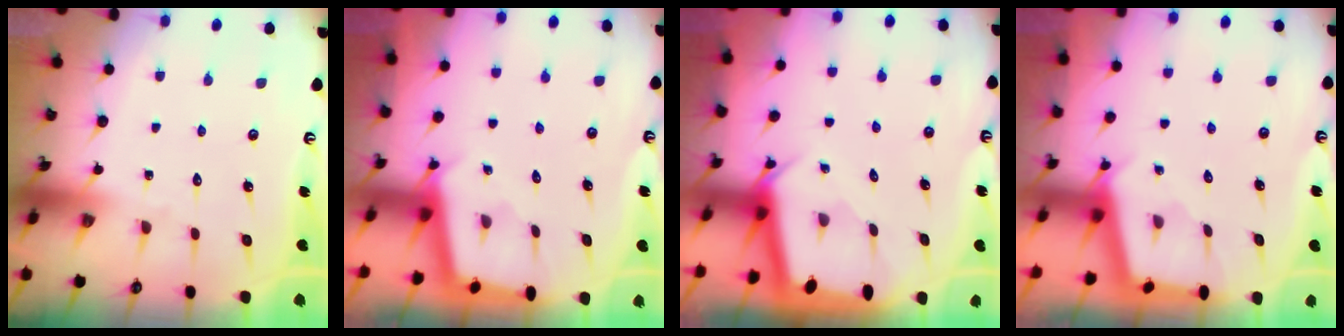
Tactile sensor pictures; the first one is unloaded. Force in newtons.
{"total": 2.5, "press": 2.5, "slide": 0.1}
{"total": 2.2, "press": 2.2, "slide": 0.1}
{"total": 2.4, "press": 2.4, "slide": 0.1}